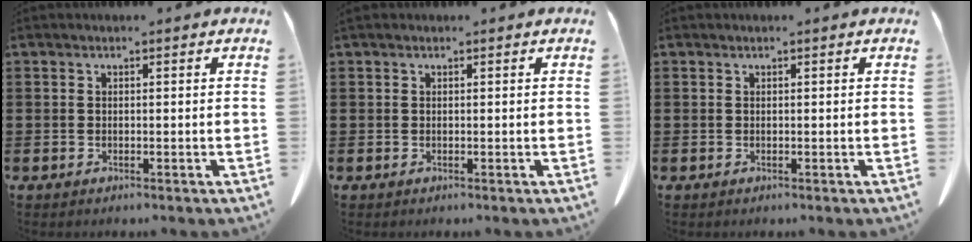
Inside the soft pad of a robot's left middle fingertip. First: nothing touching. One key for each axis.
{"total": 0.0}
{"total": 0.0}